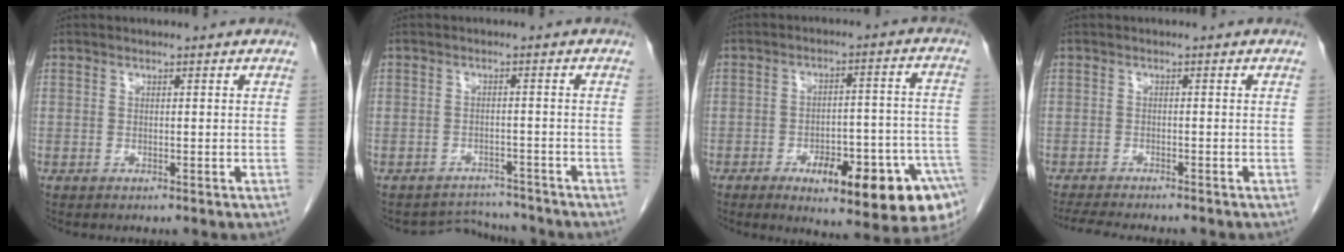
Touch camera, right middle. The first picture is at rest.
{"total": 4.0, "force": [-3.7, 0.7, -1.4], "torque": [0.020, 0.012, -0.053]}
{"total": 18.4, "force": [-9.5, 4.5, 15.1], "torque": [-0.128, 0.021, -0.119]}
{"total": 7.6, "force": [-6.7, 0.9, 3.4], "torque": [-0.055, -0.015, -0.102]}